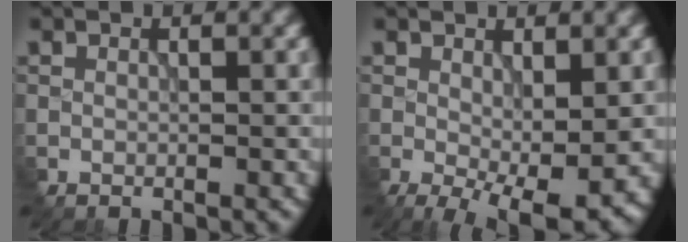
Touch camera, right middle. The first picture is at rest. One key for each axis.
{"total": 5.3, "fx": -1.0, "fy": 2.0, "fz": 4.8, "tx": -0.080, "ty": -0.019, "tz": -0.007}